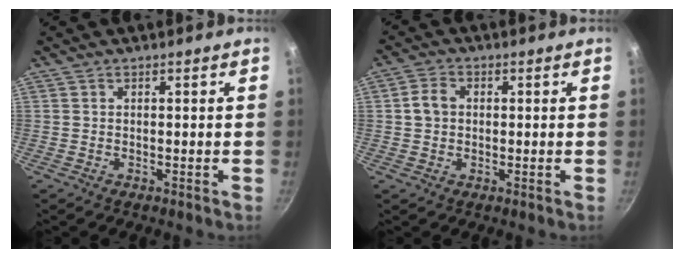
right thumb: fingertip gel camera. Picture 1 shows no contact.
{"total": 3.9, "force": [0.3, 3.1, 2.3], "torque": [-0.035, 0.011, -0.001]}